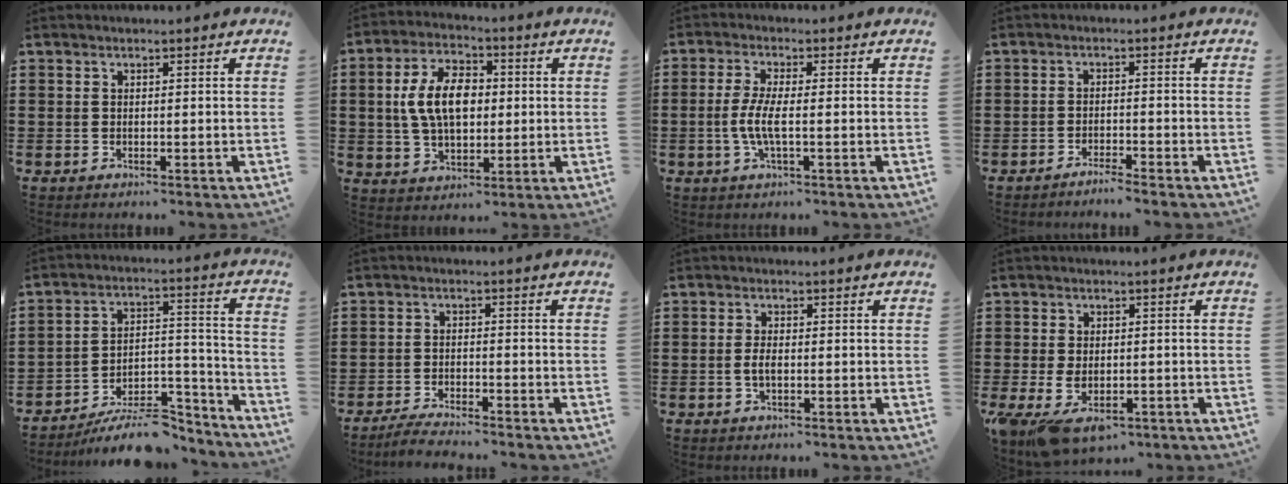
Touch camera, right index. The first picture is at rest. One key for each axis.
{"total": 9.6, "fx": 0.7, "fy": 5.6, "fz": 7.7, "tx": -0.173, "ty": 0.006, "tz": 0.004}
{"total": 5.0, "fx": -1.0, "fy": 1.2, "fz": 4.8, "tx": -0.113, "ty": -0.006, "tz": -0.029}
{"total": 2.1, "fx": -2.0, "fy": -0.4, "fz": 0.5, "tx": -0.010, "ty": 0.000, "tz": -0.038}
{"total": 9.8, "fx": -8.5, "fy": 2.8, "fz": 4.0, "tx": -0.046, "ty": 0.034, "tz": -0.153}
{"total": 2.9, "fx": -2.9, "fy": -0.1, "fz": 0.5, "tx": -0.011, "ty": 0.002, "tz": -0.059}
{"total": 2.0, "fx": -0.3, "fy": 0.8, "fz": 1.8, "tx": -0.043, "ty": -0.001, "tz": -0.008}
{"total": 4.9, "fx": -2.3, "fy": 2.3, "fz": 3.6, "tx": -0.085, "ty": -0.009, "tz": -0.047}